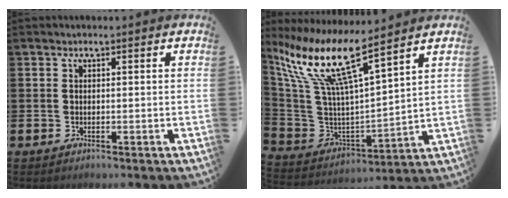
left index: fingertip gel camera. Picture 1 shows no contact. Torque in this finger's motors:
{"motor_torque": [0.78, -0.79, 1.05, 0.21]}